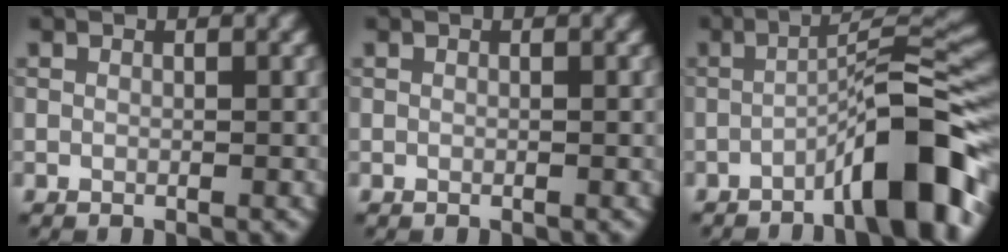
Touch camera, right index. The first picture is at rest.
{"total": 0.0}
{"total": 9.3, "force": [-5.0, 1.6, 7.7], "torque": [-0.100, 0.026, -0.085]}